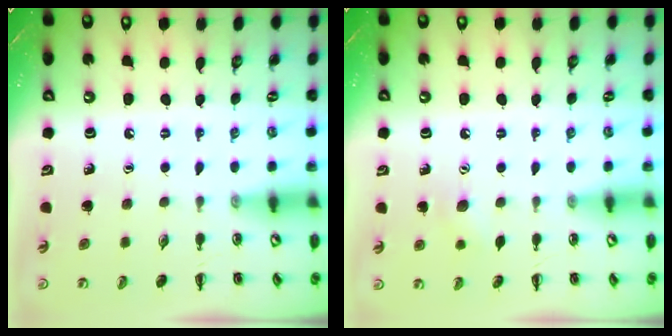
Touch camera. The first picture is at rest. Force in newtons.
{"total": 5.1, "press": 5.0, "slide": 1.2}